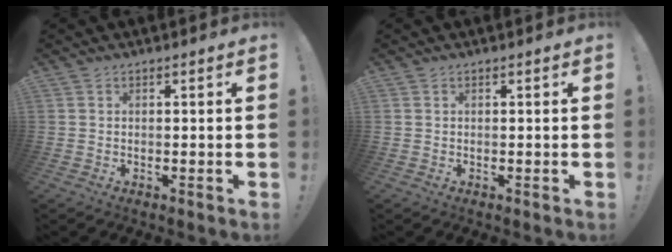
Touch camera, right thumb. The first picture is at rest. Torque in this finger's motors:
{"motor_torque": [0.04, 0.03, 0.01, -0.01, 0.00]}